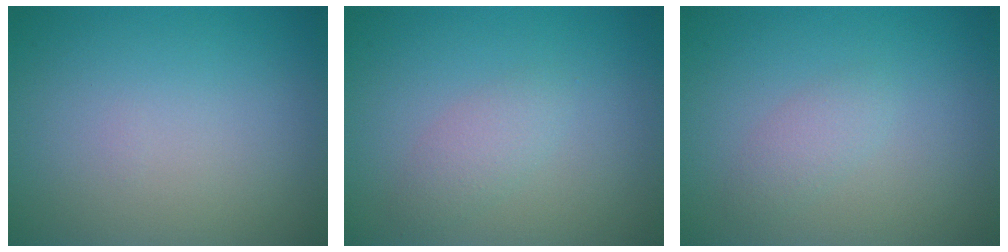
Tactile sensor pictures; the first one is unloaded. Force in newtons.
{"total": 1.7, "press": 1.7, "slide": 0.0}
{"total": 1.3, "press": 1.3, "slide": 0.0}